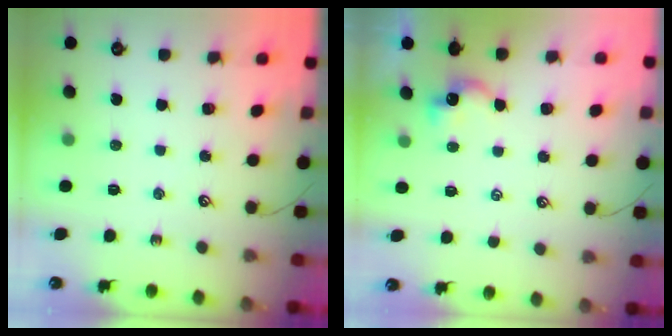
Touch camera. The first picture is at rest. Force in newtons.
{"total": 1.7, "press": 1.7, "slide": 0.2}